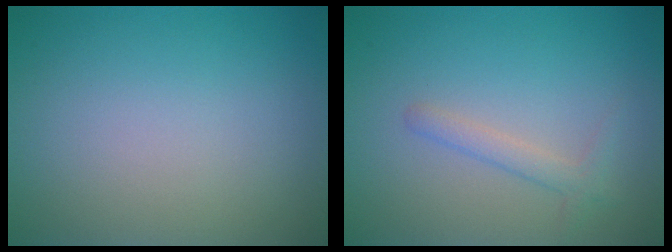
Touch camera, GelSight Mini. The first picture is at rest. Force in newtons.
{"total": 1.6, "press": 1.6, "slide": 0.1}